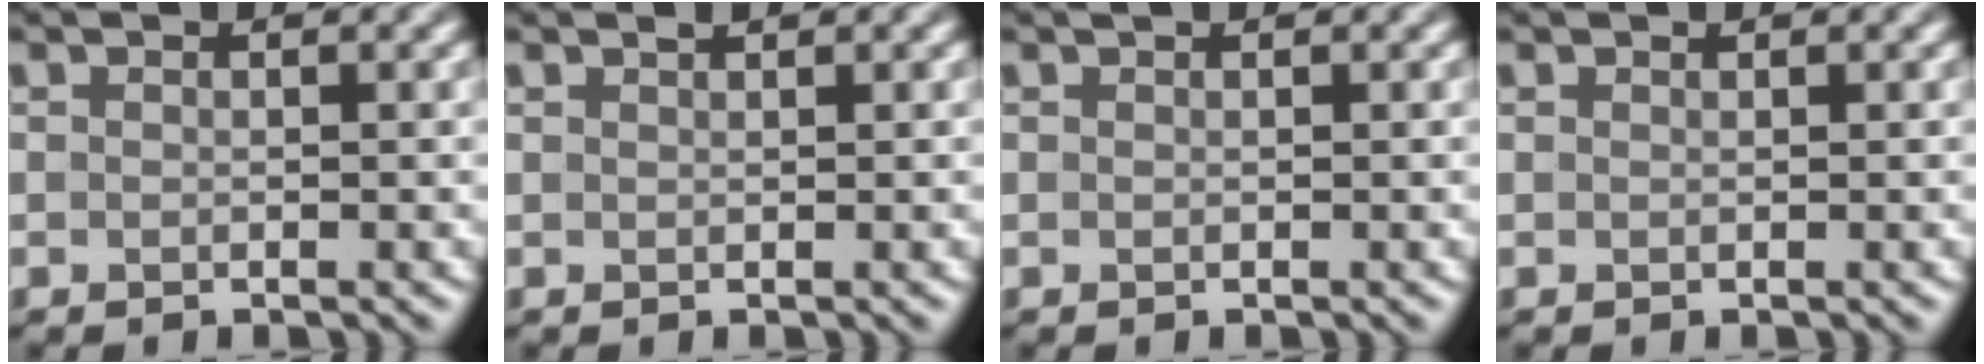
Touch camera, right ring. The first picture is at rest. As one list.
[{"total": 0.5, "force": [0.5, 0.0, 0.2], "torque": [-0.006, 0.003, 0.007]}, {"total": 0.0}, {"total": 0.0}]